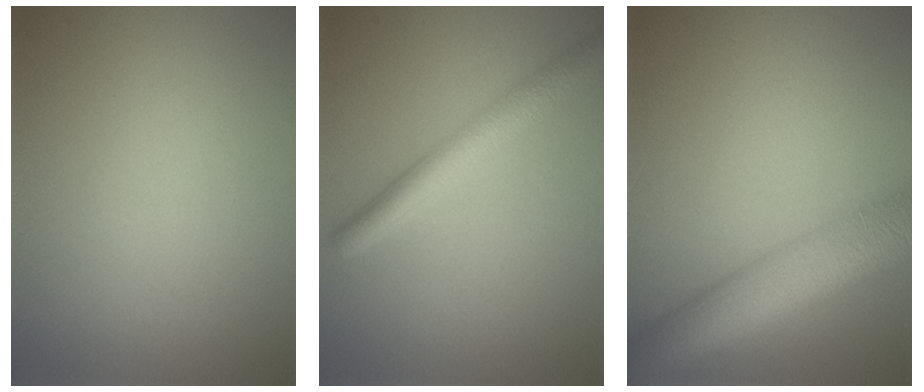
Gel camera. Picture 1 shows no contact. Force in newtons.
{"total": 3.8, "press": 3.8, "slide": 0.1}
{"total": 9.4, "press": 9.4, "slide": 0.4}